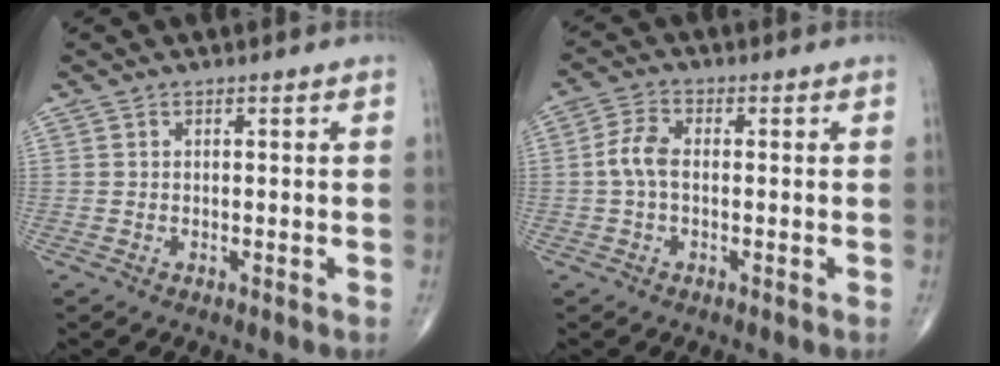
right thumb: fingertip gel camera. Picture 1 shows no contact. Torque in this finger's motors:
{"motor_torque": [-0.42, 0.17, 0.49, 0.05, 0.05]}